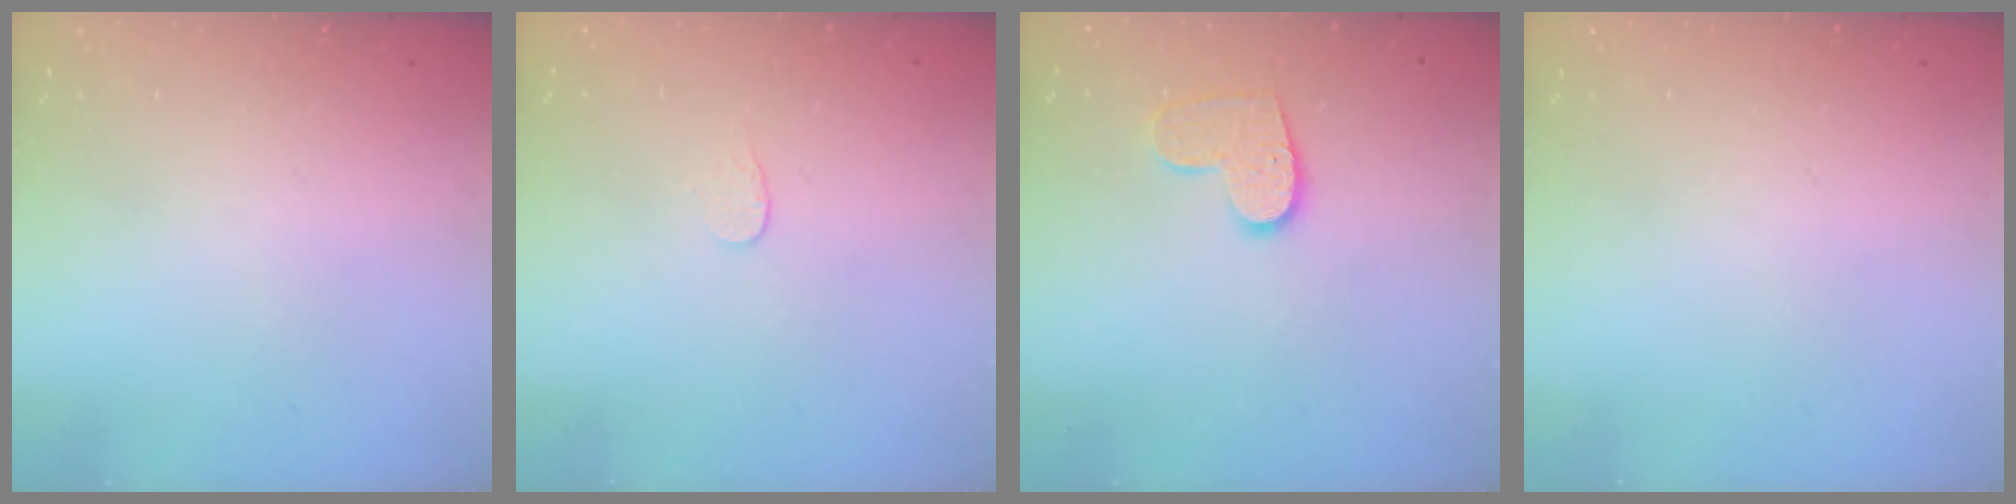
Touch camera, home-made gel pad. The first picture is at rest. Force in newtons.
{"total": 3.3, "press": 3.3, "slide": 0.4}
{"total": 10.0, "press": 10.0, "slide": 0.6}
{"total": 0.0}